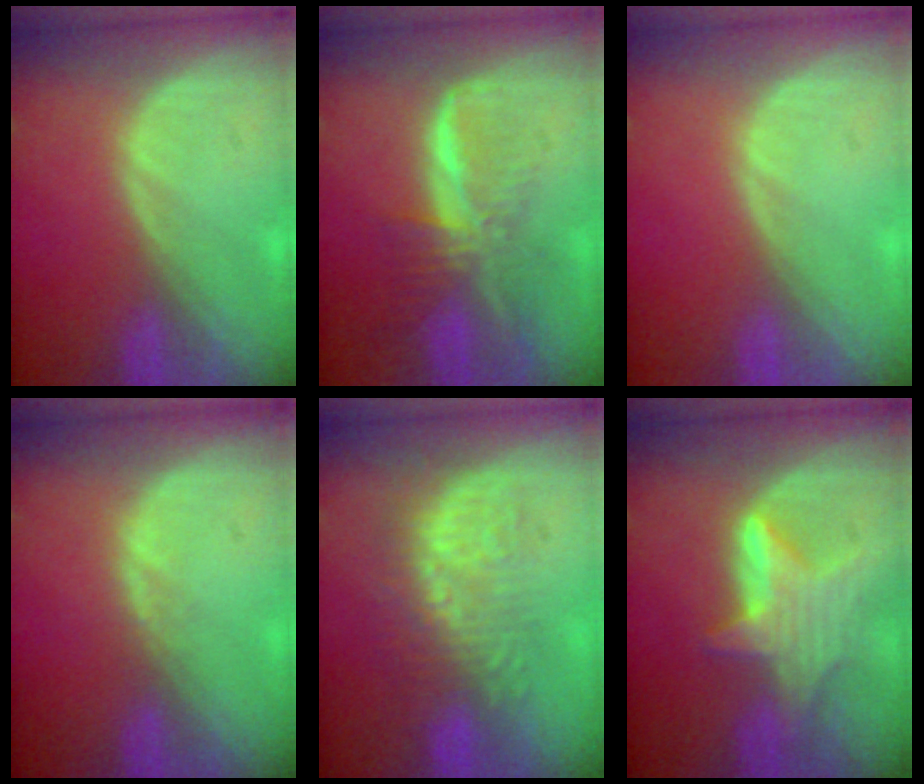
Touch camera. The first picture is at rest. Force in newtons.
{"total": 8.1, "press": 7.0, "slide": 4.2}
{"total": 0.0}
{"total": 0.8, "press": 0.8, "slide": 0.3}
{"total": 9.1, "press": 8.6, "slide": 2.8}
{"total": 6.1, "press": 6.1, "slide": 0.1}